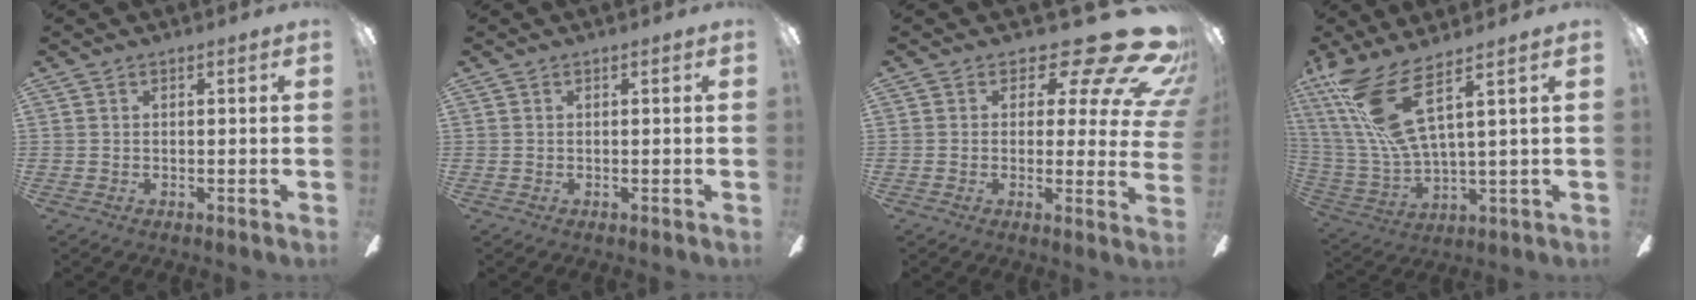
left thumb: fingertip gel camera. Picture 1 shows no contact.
{"total": 0.0}
{"total": 16.7, "force": [11.0, 6.1, 11.0], "torque": [-0.143, -0.083, 0.180]}
{"total": 16.1, "force": [8.0, 4.1, 13.4], "torque": [-0.294, -0.025, 0.135]}